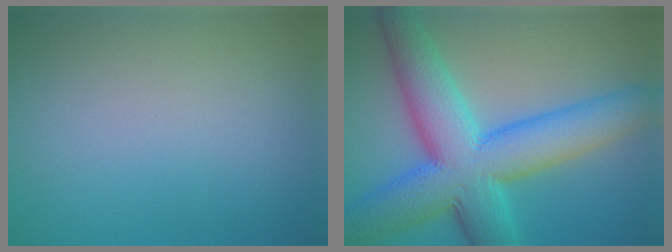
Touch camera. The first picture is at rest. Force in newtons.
{"total": 12.0, "press": 12.0, "slide": 0.4}